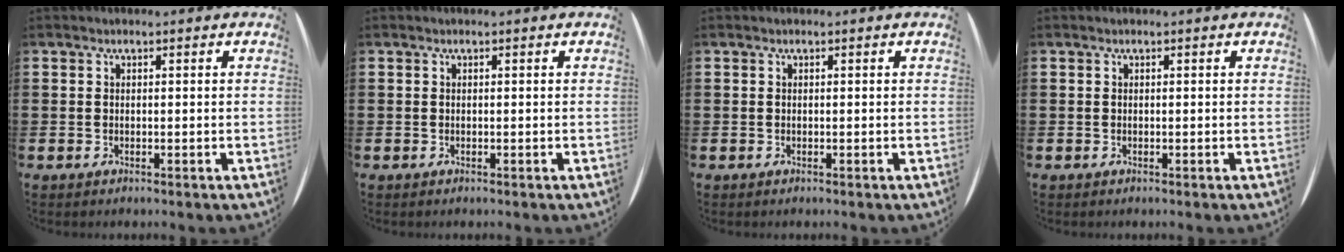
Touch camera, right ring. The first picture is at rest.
{"total": 0.0}
{"total": 0.0}
{"total": 0.0}